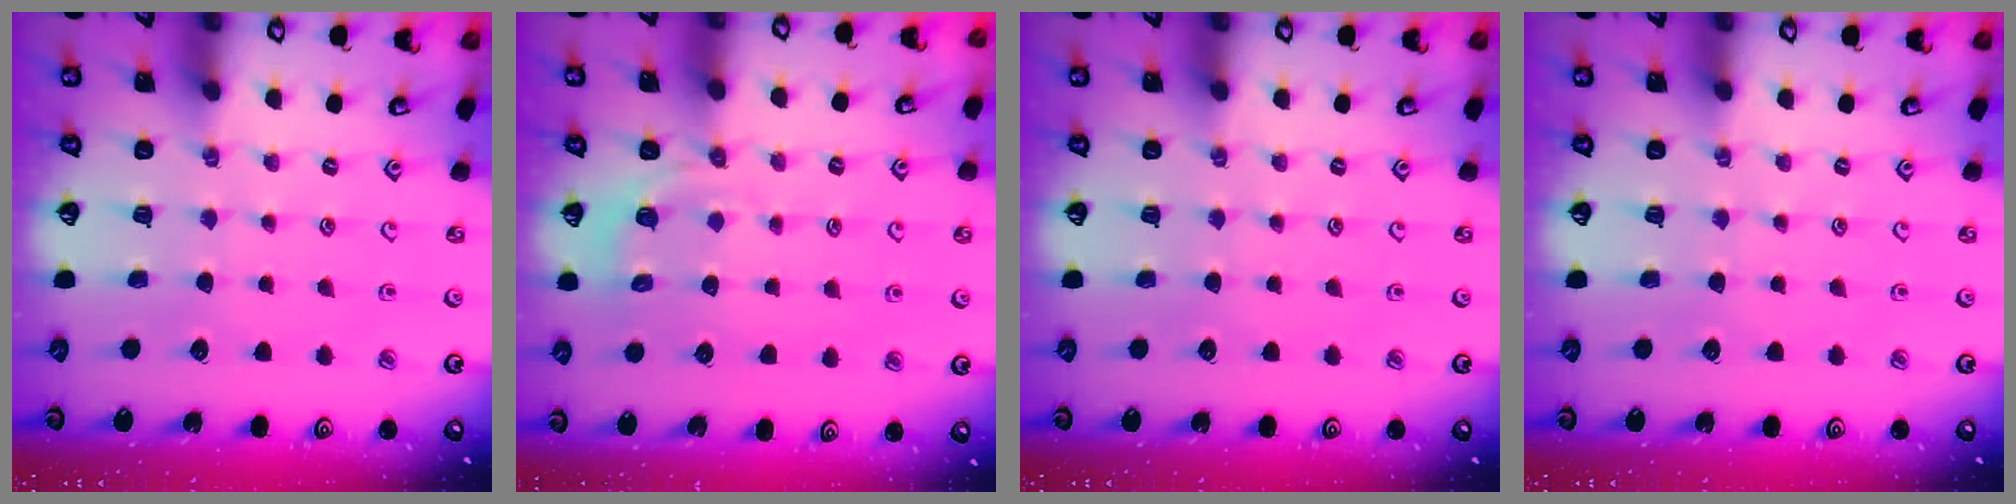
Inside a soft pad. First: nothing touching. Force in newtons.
{"total": 2.9, "press": 2.2, "slide": 1.8}
{"total": 0.0}
{"total": 0.0}